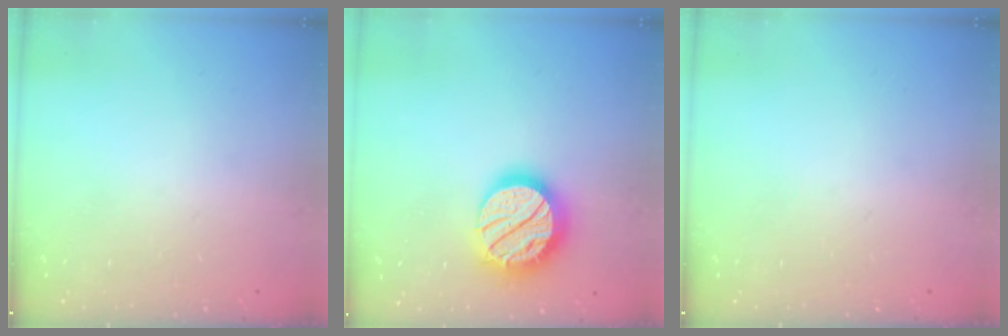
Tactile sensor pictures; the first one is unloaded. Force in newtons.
{"total": 20.6, "press": 20.6, "slide": 1.6}
{"total": 0.0}